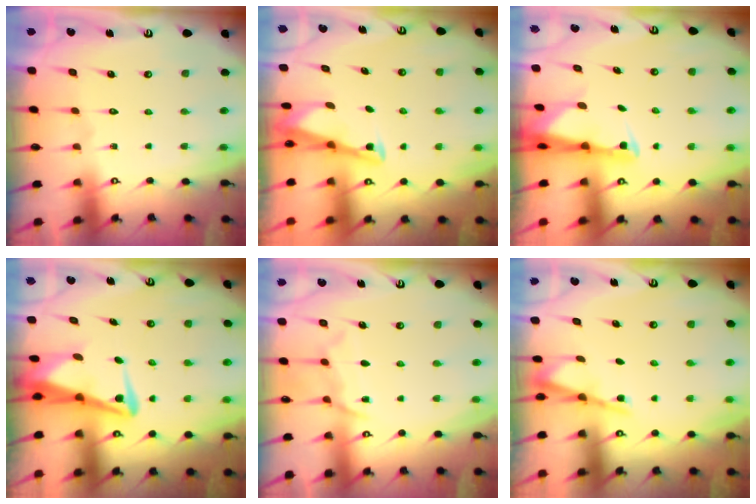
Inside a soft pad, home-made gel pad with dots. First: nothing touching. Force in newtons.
{"total": 3.1, "press": 3.1, "slide": 0.4}
{"total": 2.5, "press": 2.5, "slide": 0.5}
{"total": 6.3, "press": 6.2, "slide": 1.5}
{"total": 8.9, "press": 8.9, "slide": 0.6}
{"total": 2.6, "press": 2.6, "slide": 0.2}